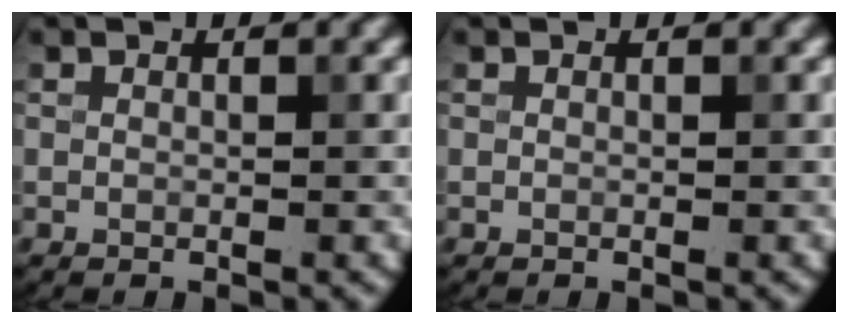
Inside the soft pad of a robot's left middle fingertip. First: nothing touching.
{"total": 0.0}